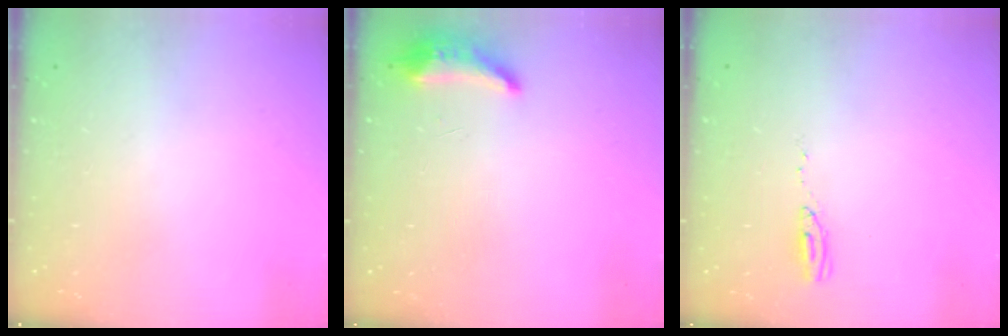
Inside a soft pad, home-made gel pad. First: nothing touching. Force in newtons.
{"total": 8.3, "press": 8.1, "slide": 1.5}
{"total": 4.0, "press": 3.9, "slide": 1.2}